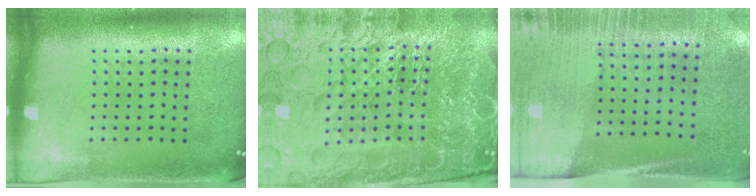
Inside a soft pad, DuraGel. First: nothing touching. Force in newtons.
{"total": 6.6, "press": 5.9, "slide": 3.0}
{"total": 2.9, "press": 2.6, "slide": 1.3}